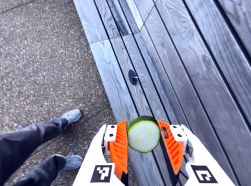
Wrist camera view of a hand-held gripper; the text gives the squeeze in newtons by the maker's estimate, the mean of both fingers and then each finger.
{"total": 12.2, "left": 12.8, "right": 11.5}